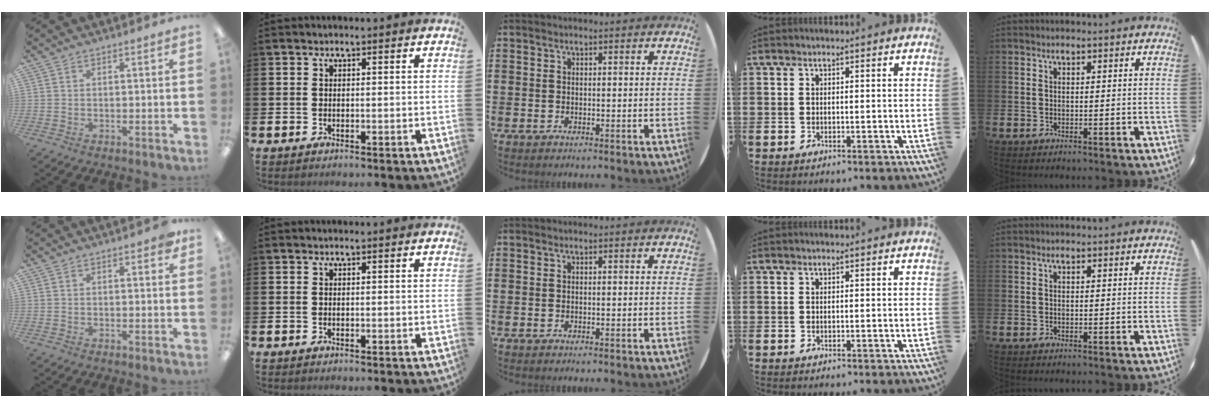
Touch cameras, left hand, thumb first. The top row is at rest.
{"thumb": {"total": 1.4, "force": [0.8, 0.6, 1.0], "torque": [-0.005, -0.003, 0.011]}}